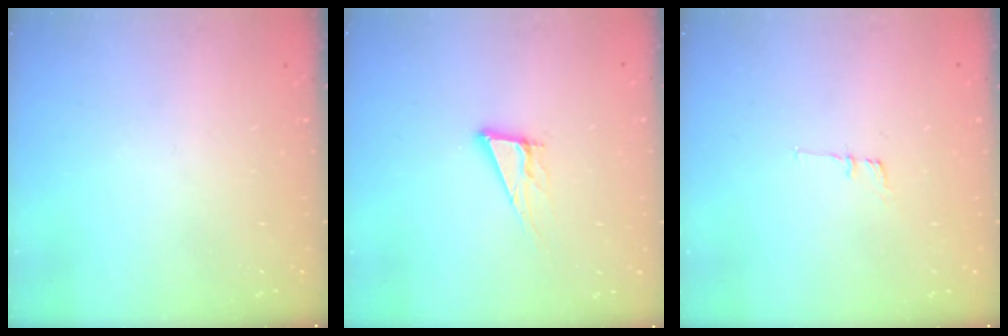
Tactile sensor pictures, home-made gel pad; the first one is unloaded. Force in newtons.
{"total": 8.6, "press": 8.3, "slide": 2.4}
{"total": 6.6, "press": 6.2, "slide": 2.3}